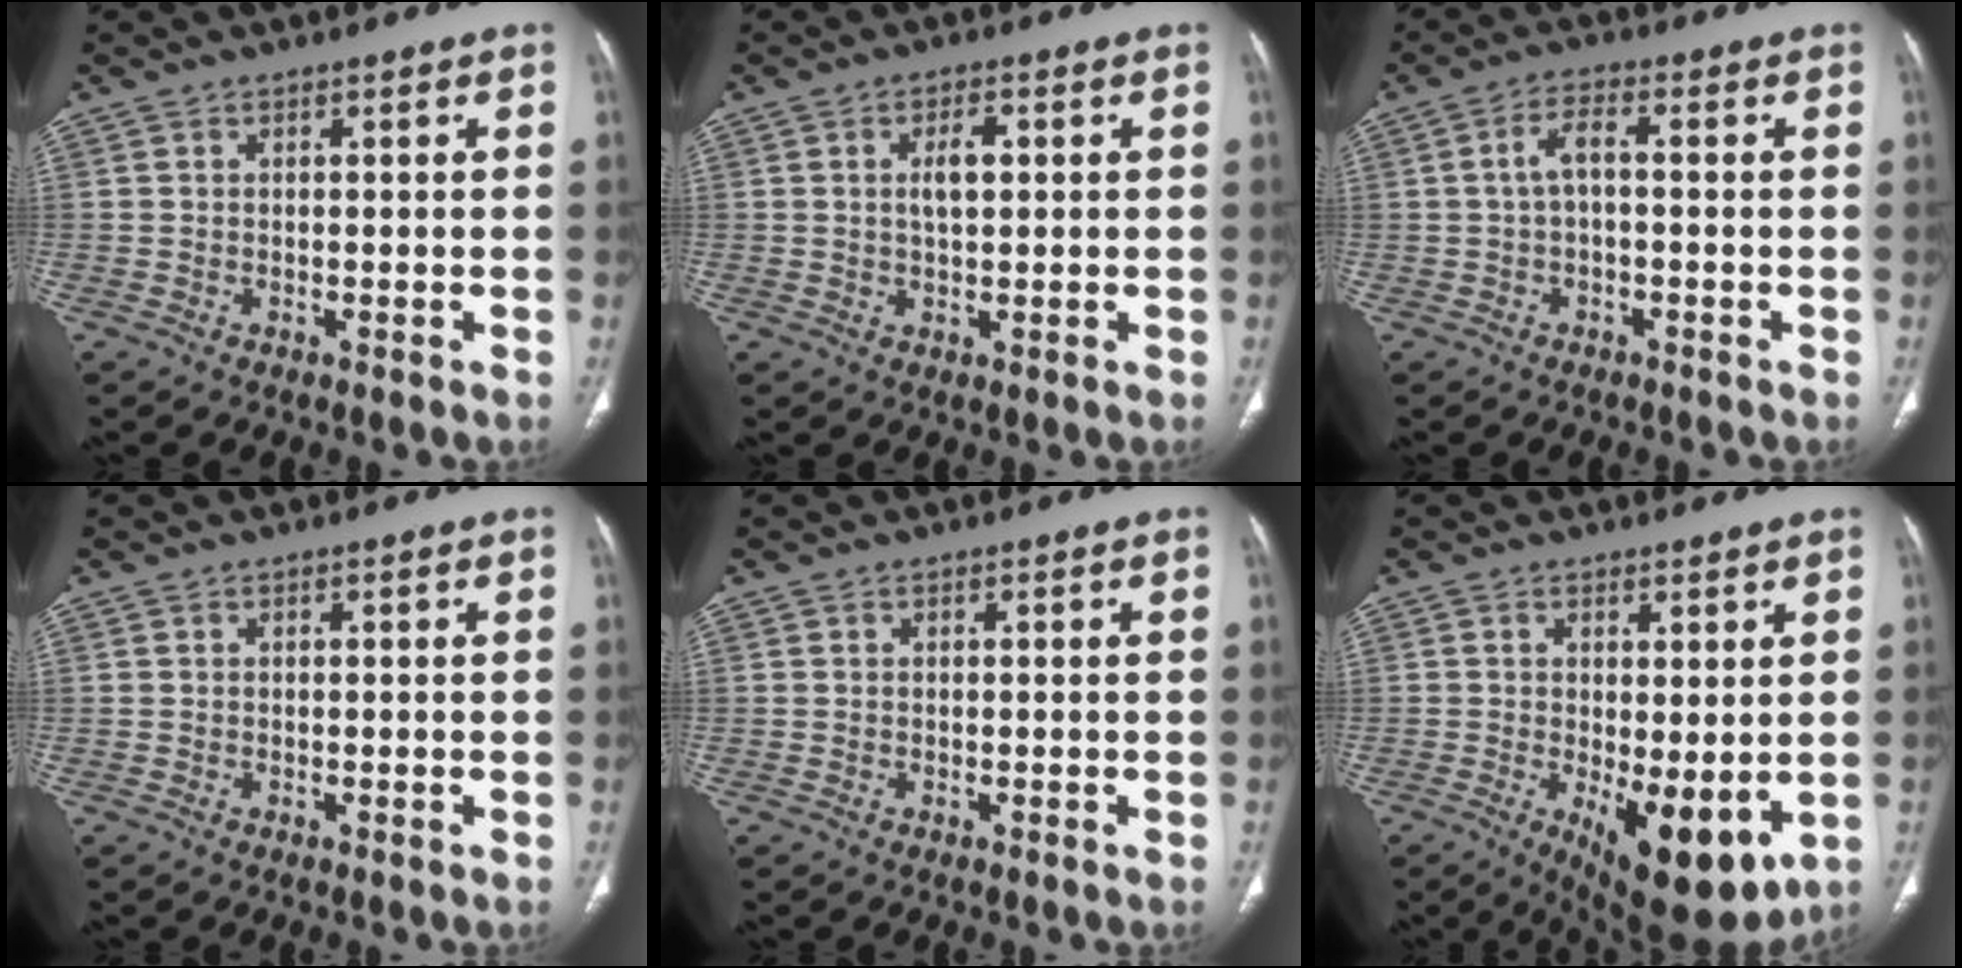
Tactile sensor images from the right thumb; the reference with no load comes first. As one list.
[{"total": 4.0, "force": [0.7, 1.9, 3.4], "torque": [-0.059, 0.003, 0.013]}, {"total": 3.8, "force": [-0.1, 1.6, 3.5], "torque": [-0.071, 0.018, -0.005]}, {"total": 0.0}, {"total": 0.0}, {"total": 11.8, "force": [-2.4, 4.7, 10.5], "torque": [-0.147, -0.027, -0.019]}]